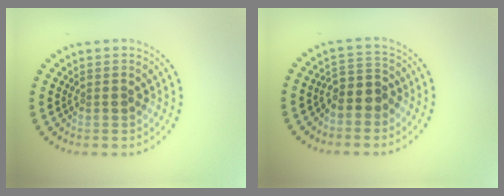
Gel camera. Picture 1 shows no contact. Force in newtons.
{"total": 2.6, "press": 2.2, "slide": 1.4}